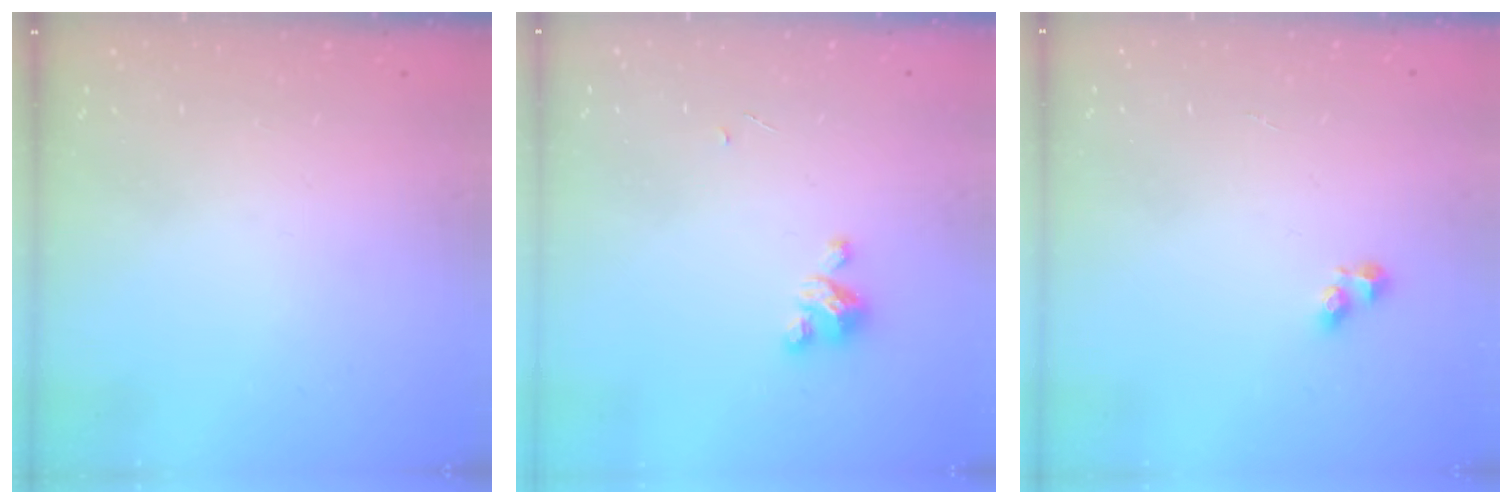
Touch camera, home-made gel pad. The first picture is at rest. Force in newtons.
{"total": 3.9, "press": 3.9, "slide": 0.2}
{"total": 2.6, "press": 2.6, "slide": 0.2}